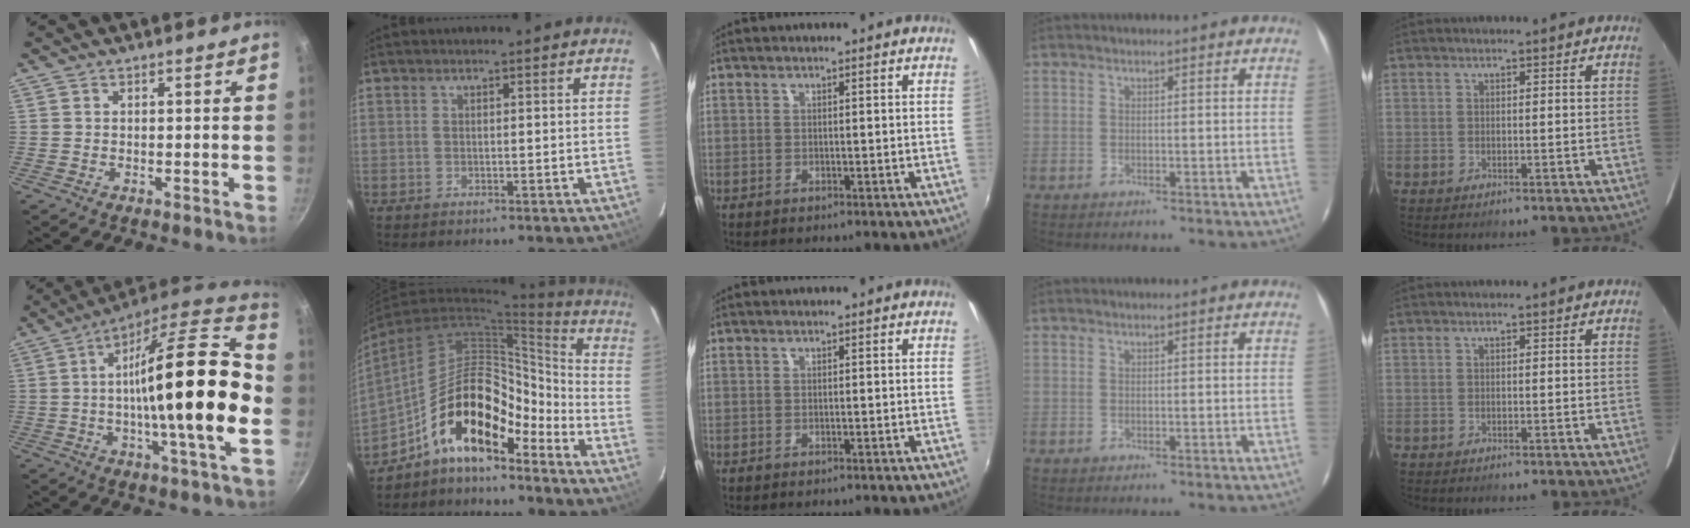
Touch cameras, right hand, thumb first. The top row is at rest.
{"thumb": {"total": 26.3, "force": [-2.0, 5.2, 25.7], "torque": [-0.387, 0.026, -0.044]}, "index": {"total": 14.7, "force": [-10.3, 5.1, 9.3], "torque": [-0.149, 0.036, -0.183]}}